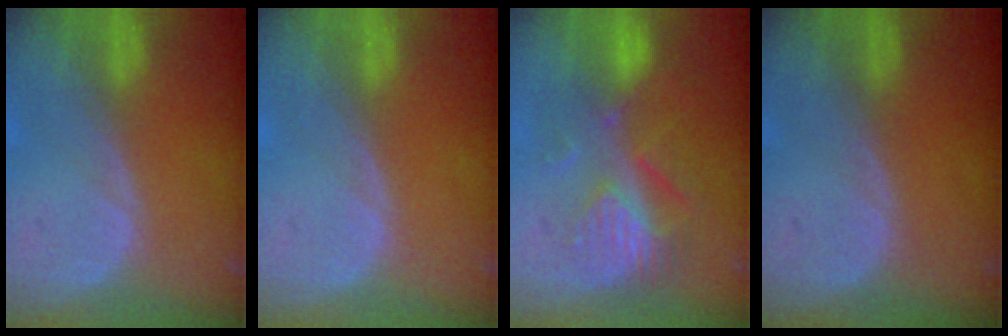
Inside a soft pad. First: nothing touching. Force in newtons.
{"total": 0.0}
{"total": 8.7, "press": 7.8, "slide": 4.0}
{"total": 0.0}